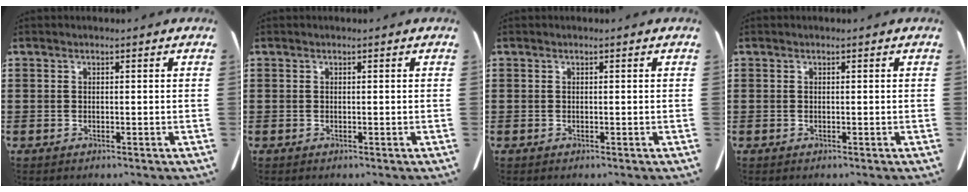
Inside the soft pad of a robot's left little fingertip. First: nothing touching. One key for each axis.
{"total": 0.0}
{"total": 0.0}
{"total": 0.0}